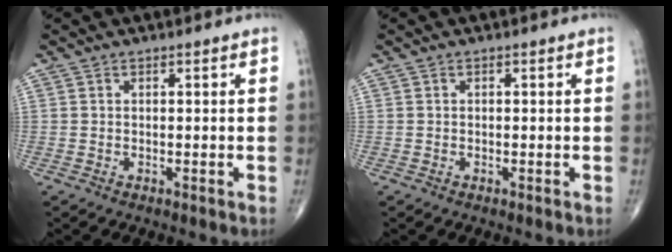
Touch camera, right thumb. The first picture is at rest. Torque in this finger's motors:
{"motor_torque": [-0.09, -0.18, -0.33, -0.17, 0.01]}